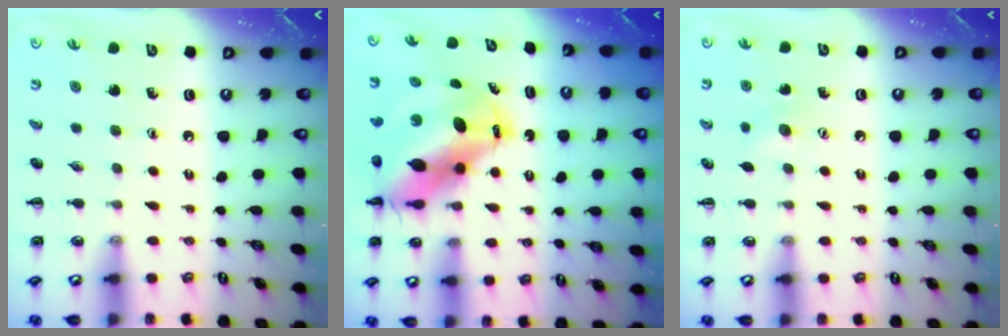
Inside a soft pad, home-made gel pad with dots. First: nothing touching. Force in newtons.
{"total": 13.1, "press": 12.6, "slide": 3.6}
{"total": 5.5, "press": 5.3, "slide": 1.4}